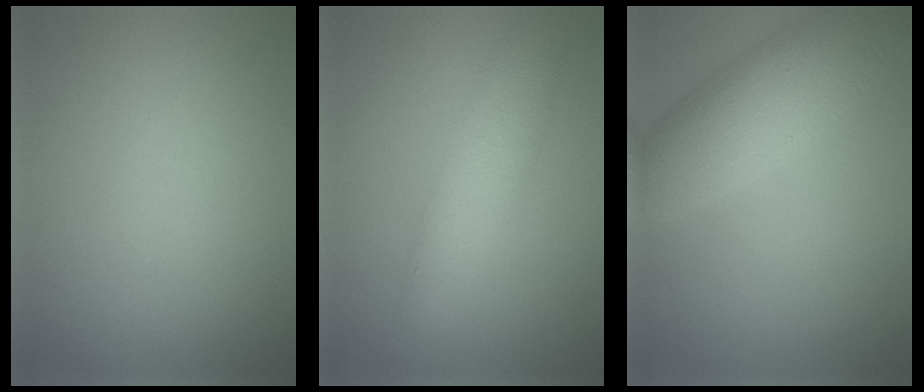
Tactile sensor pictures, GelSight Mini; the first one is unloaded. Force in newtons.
{"total": 4.4, "press": 4.4, "slide": 0.0}
{"total": 6.9, "press": 6.9, "slide": 0.1}